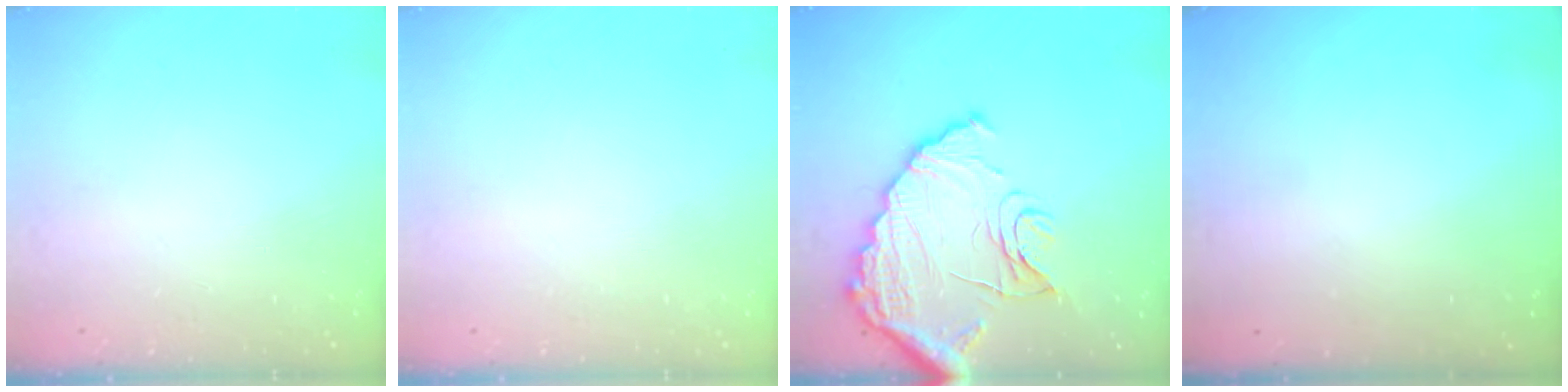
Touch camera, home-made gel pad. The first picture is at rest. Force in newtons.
{"total": 0.0}
{"total": 17.4, "press": 17.3, "slide": 1.3}
{"total": 3.0, "press": 3.0, "slide": 0.1}